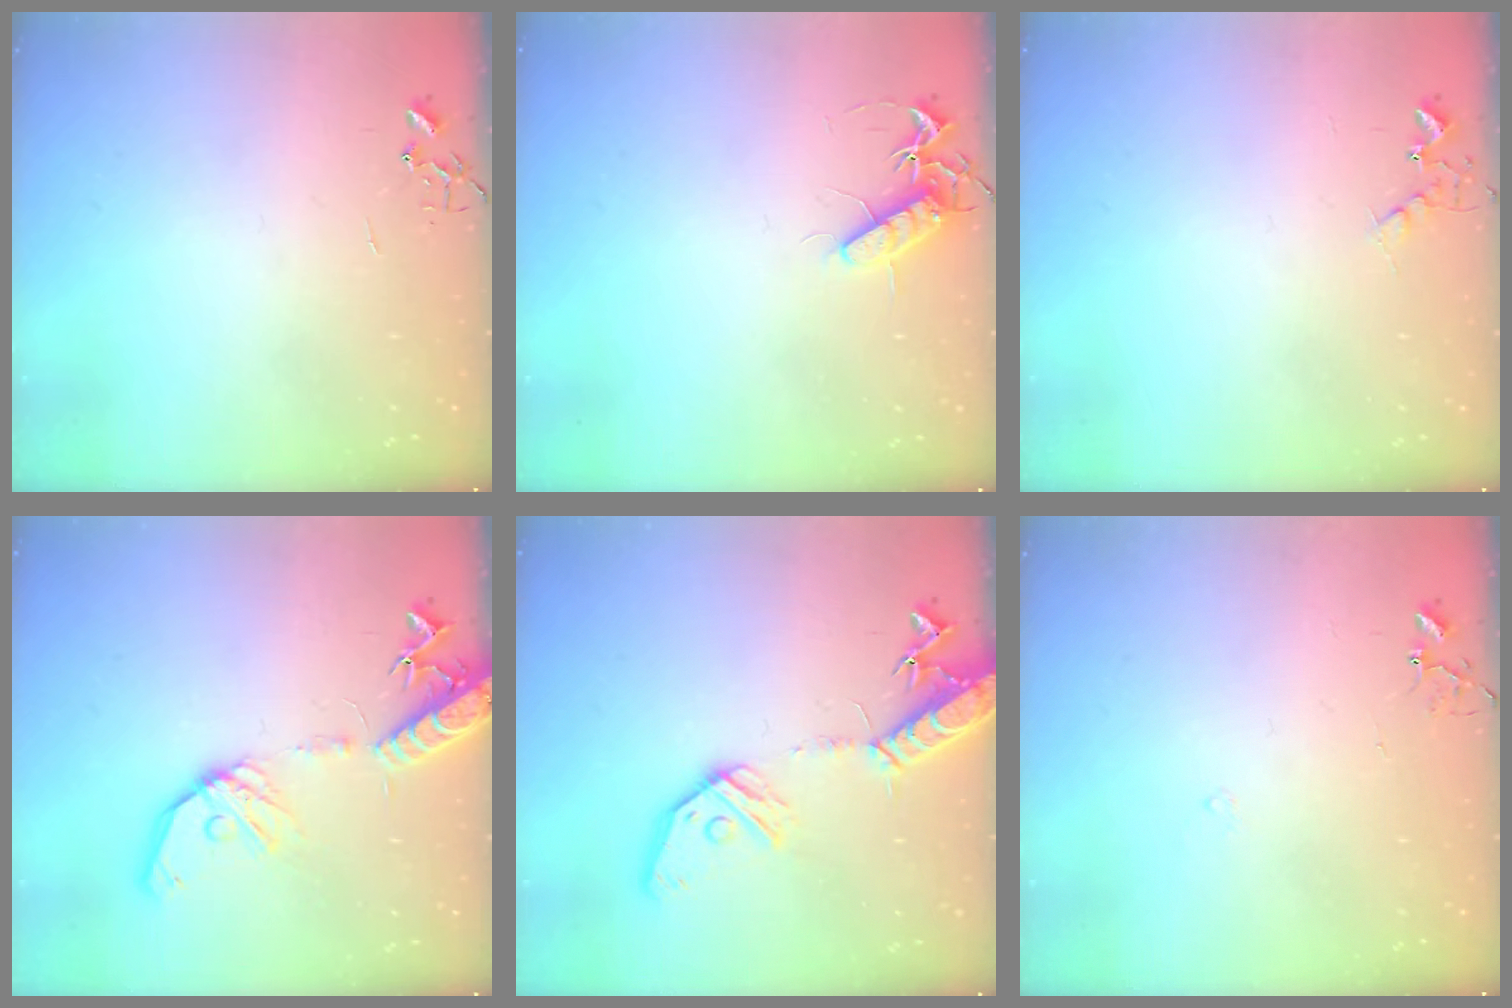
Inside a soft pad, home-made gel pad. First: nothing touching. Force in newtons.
{"total": 10.8, "press": 10.8, "slide": 0.4}
{"total": 4.8, "press": 4.7, "slide": 0.8}
{"total": 16.3, "press": 16.0, "slide": 3.2}
{"total": 16.6, "press": 16.2, "slide": 3.2}
{"total": 6.8, "press": 6.8, "slide": 0.5}